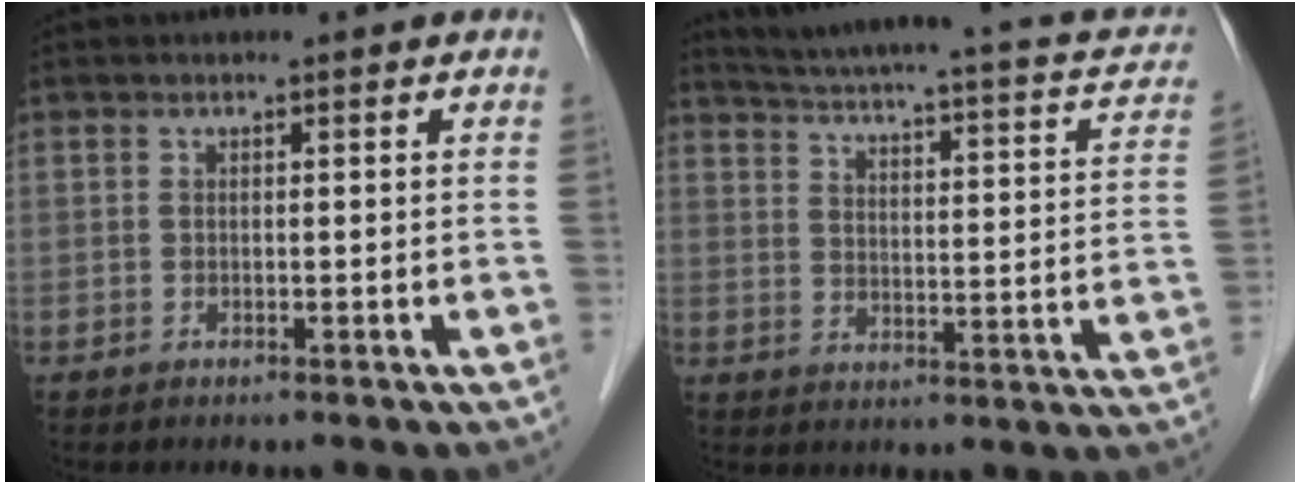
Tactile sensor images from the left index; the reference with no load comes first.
{"total": 20.1, "force": [15.7, 4.5, 11.7], "torque": [-0.169, 0.009, 0.186]}